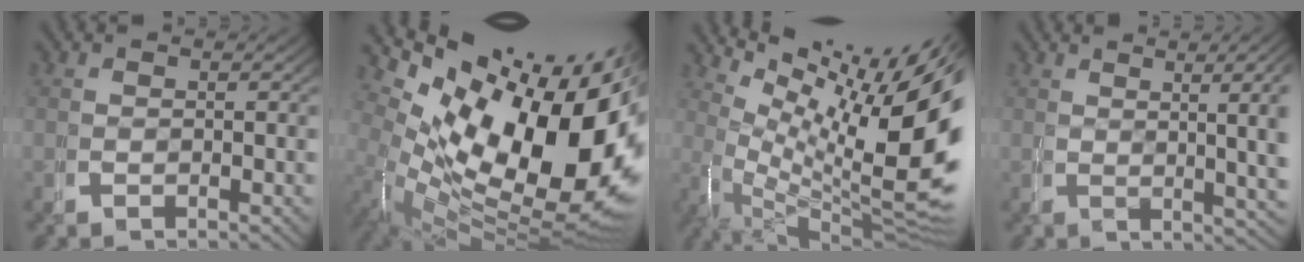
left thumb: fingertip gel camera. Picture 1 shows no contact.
{"total": 25.2, "force": [-0.1, 15.7, 19.7], "torque": [-0.320, -0.057, 0.028]}
{"total": 19.3, "force": [0.9, 11.5, 15.5], "torque": [-0.246, -0.057, 0.041]}
{"total": 6.6, "force": [1.2, 2.7, 5.9], "torque": [-0.076, 0.000, 0.025]}